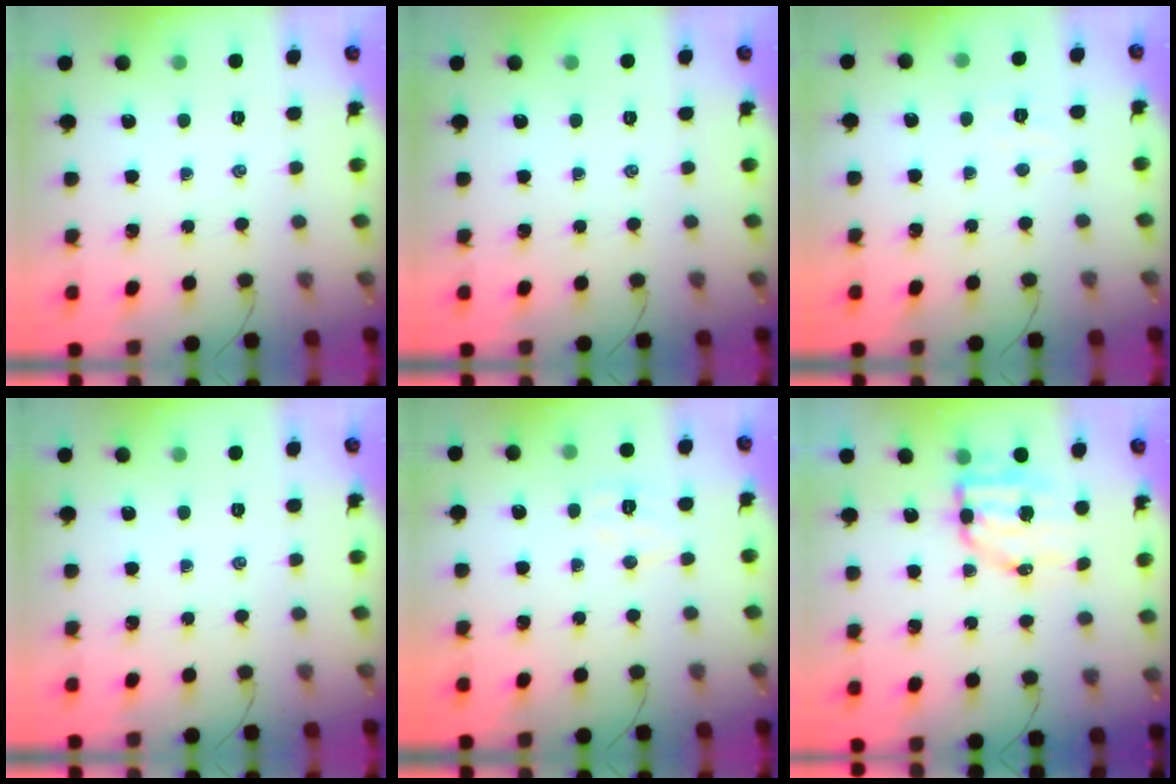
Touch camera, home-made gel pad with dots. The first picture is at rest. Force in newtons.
{"total": 0.0}
{"total": 3.2, "press": 3.1, "slide": 0.7}
{"total": 0.0}
{"total": 5.8, "press": 5.7, "slide": 1.0}
{"total": 7.4, "press": 7.3, "slide": 1.7}